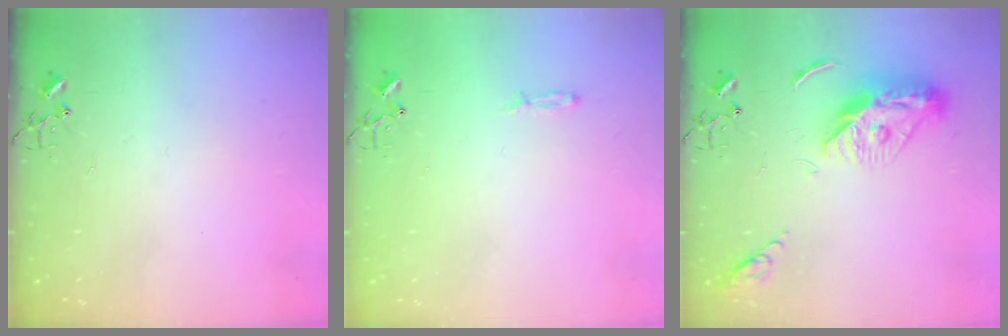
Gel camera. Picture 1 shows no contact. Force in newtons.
{"total": 3.5, "press": 3.5, "slide": 0.5}
{"total": 13.1, "press": 13.0, "slide": 1.3}